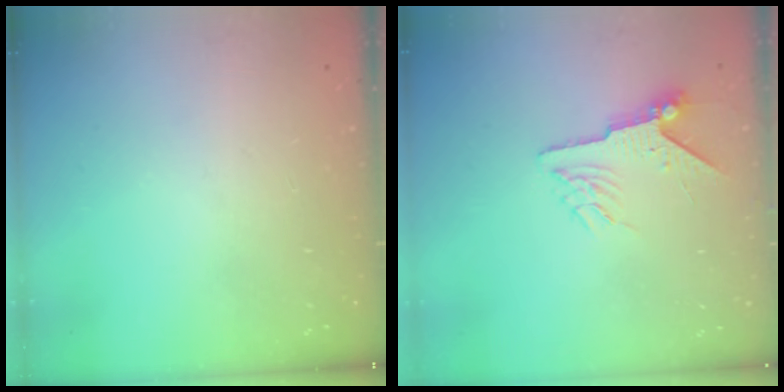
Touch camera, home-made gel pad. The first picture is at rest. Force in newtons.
{"total": 6.8, "press": 6.7, "slide": 1.1}